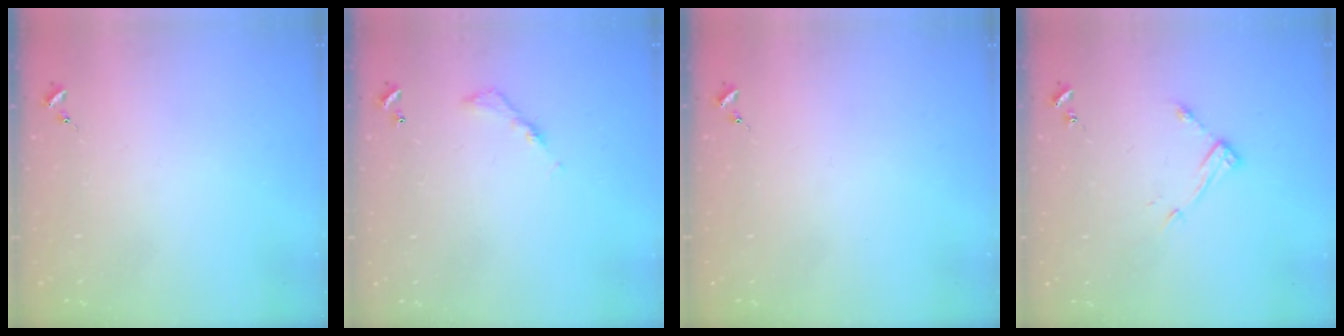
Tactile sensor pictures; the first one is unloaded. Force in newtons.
{"total": 4.9, "press": 4.9, "slide": 0.4}
{"total": 0.0}
{"total": 8.8, "press": 8.8, "slide": 0.5}